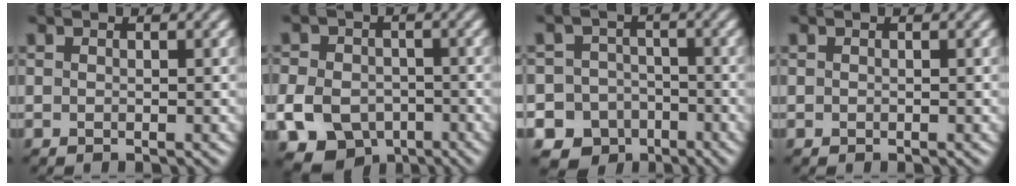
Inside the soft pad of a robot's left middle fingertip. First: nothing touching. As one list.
[{"total": 8.4, "force": [-4.0, 6.4, 3.7], "torque": [-0.066, -0.031, -0.079]}, {"total": 10.7, "force": [-7.2, 7.8, 1.0], "torque": [-0.013, -0.031, -0.127]}, {"total": 0.0}]